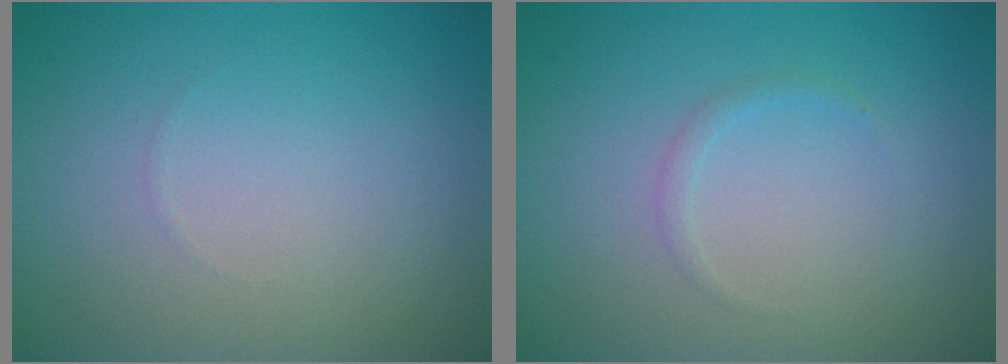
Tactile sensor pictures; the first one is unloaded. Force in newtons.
{"total": 0.8, "press": 0.8, "slide": 0.1}